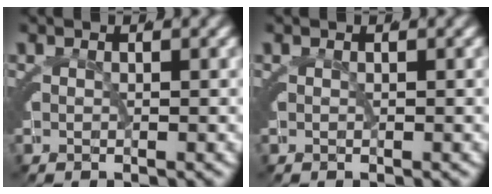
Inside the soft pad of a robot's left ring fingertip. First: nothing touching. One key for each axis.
{"total": 0.0}